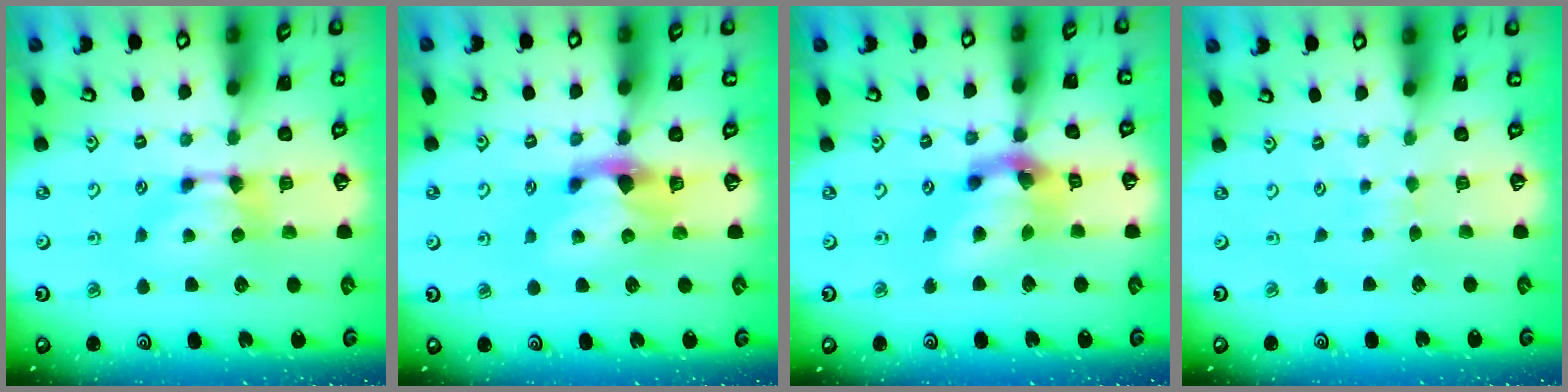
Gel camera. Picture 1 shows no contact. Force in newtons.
{"total": 2.2, "press": 1.8, "slide": 1.3}
{"total": 8.3, "press": 7.9, "slide": 2.4}
{"total": 4.6, "press": 4.5, "slide": 0.2}